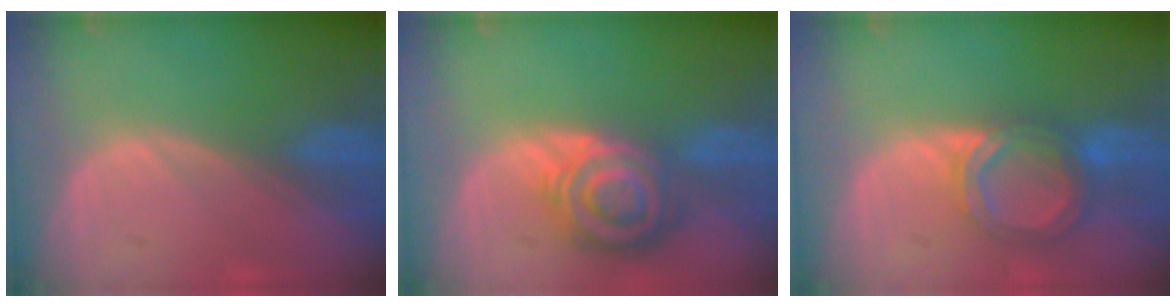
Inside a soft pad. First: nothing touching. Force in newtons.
{"total": 8.4, "press": 7.3, "slide": 4.2}
{"total": 6.5, "press": 5.8, "slide": 3.1}